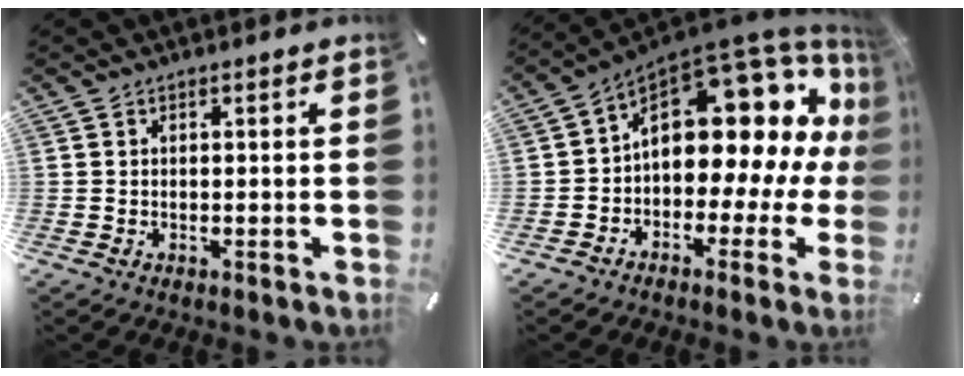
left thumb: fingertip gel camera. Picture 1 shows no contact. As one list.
[{"total": 17.6, "force": [6.6, 10.9, 12.1], "torque": [-0.150, -0.070, 0.109]}]